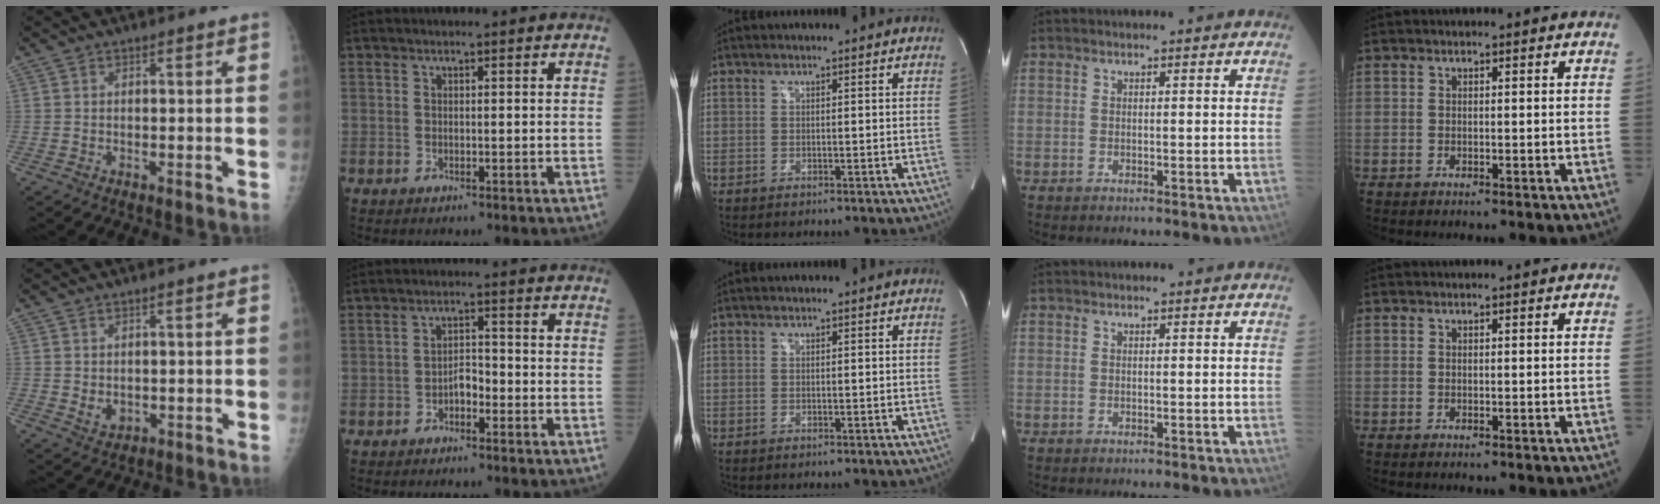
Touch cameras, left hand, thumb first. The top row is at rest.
{"thumb": {"total": 2.6, "force": [0.0, 1.8, 1.8], "torque": [-0.020, -0.006, 0.010]}, "index": {"total": 2.5, "force": [-1.4, 1.2, 1.7], "torque": [-0.021, 0.006, -0.029]}}